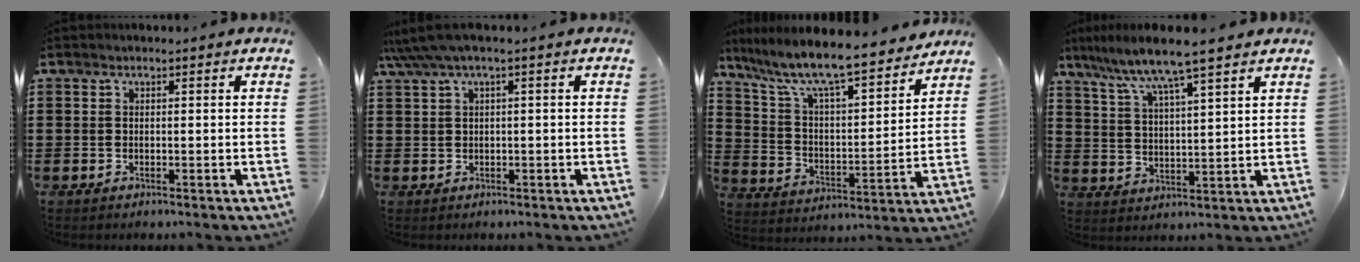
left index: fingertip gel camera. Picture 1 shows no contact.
{"total": 2.6, "force": [0.4, 0.3, 2.5], "torque": [-0.053, -0.005, 0.005]}
{"total": 9.3, "force": [8.2, 0.7, 4.4], "torque": [-0.122, -0.058, 0.134]}
{"total": 6.7, "force": [5.7, -0.6, 3.4], "torque": [-0.089, -0.033, 0.094]}